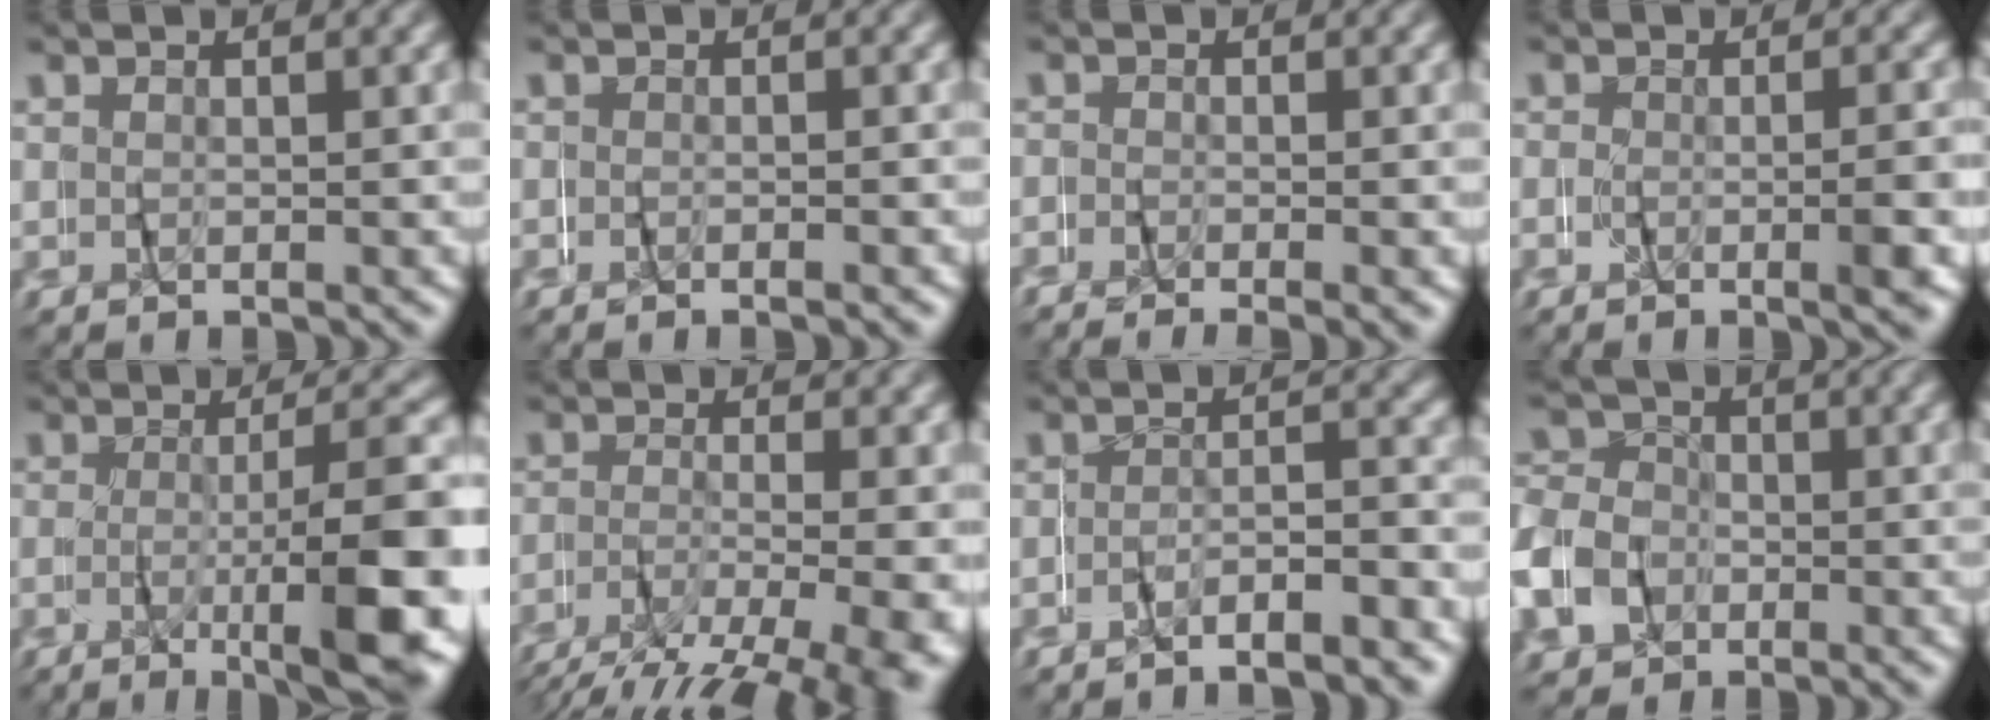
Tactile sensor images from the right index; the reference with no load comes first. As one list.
[{"total": 1.1, "force": [-1.0, -0.5, -0.1], "torque": [0.000, 0.003, -0.021]}, {"total": 2.0, "force": [-2.0, -0.1, 0.4], "torque": [-0.007, -0.002, -0.037]}, {"total": 2.0, "force": [-1.3, -1.0, 1.2], "torque": [-0.007, 0.006, -0.023]}, {"total": 9.0, "force": [-3.0, 1.1, 8.4], "torque": [-0.095, 0.005, -0.047]}, {"total": 6.5, "force": [-3.3, 2.5, 5.0], "torque": [-0.077, -0.018, -0.047]}, {"total": 4.4, "force": [-4.4, 0.3, 0.8], "torque": [0.002, 0.008, -0.083]}, {"total": 7.7, "force": [-1.3, 7.2, 2.3], "torque": [-0.065, -0.009, -0.030]}]